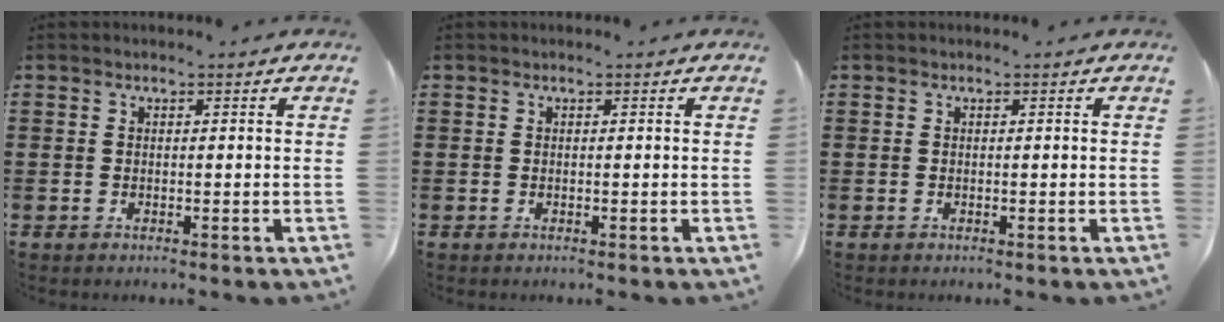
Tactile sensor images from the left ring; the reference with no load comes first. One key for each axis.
{"total": 0.0}
{"total": 0.0}